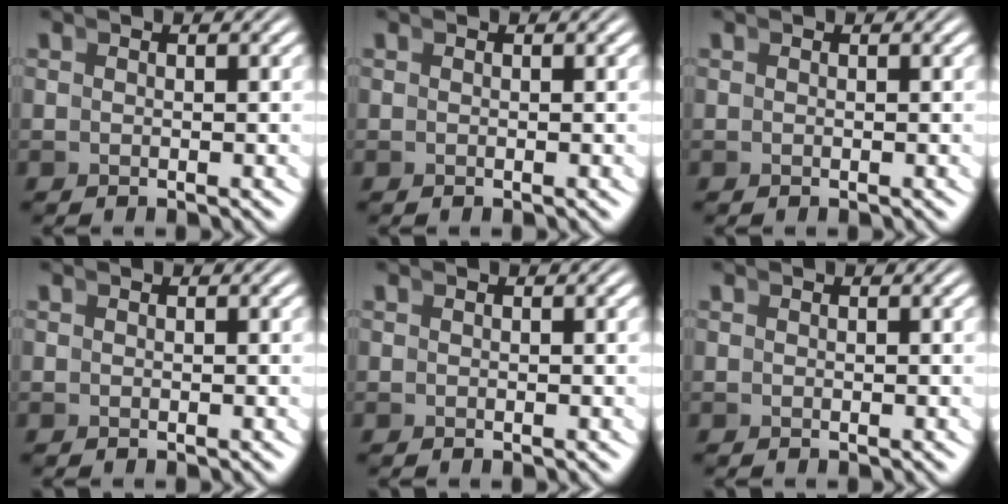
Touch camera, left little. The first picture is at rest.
{"total": 0.0}
{"total": 0.0}
{"total": 0.0}
{"total": 0.0}
{"total": 0.0}